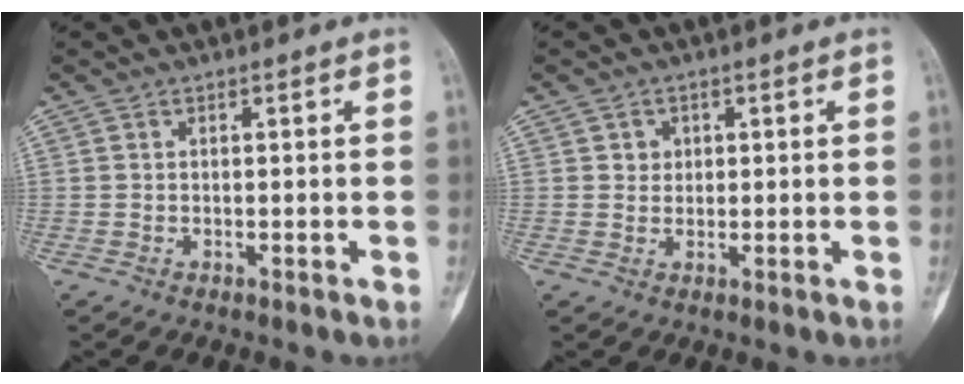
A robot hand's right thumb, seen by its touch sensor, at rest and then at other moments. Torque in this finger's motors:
{"motor_torque": [0.35, 0.55, 0.16, -0.30, -0.01]}